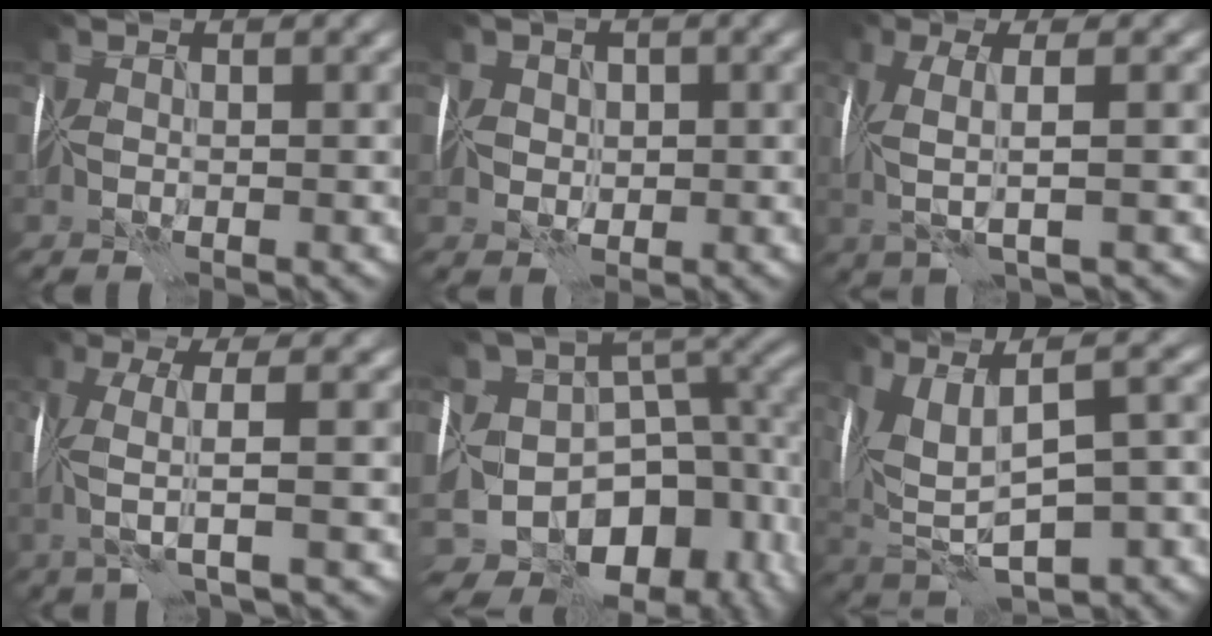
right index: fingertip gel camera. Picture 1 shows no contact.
{"total": 2.1, "force": [0.4, 1.8, 1.0], "torque": [-0.014, 0.003, 0.004]}
{"total": 3.9, "force": [0.1, 0.8, 3.9], "torque": [-0.085, 0.005, 0.000]}
{"total": 4.2, "force": [-0.3, 0.7, 4.1], "torque": [-0.083, 0.003, -0.010]}
{"total": 16.2, "force": [-5.8, 11.5, 9.9], "torque": [-0.140, 0.026, -0.052]}
{"total": 12.9, "force": [1.8, 6.8, 10.9], "torque": [-0.181, -0.002, 0.077]}